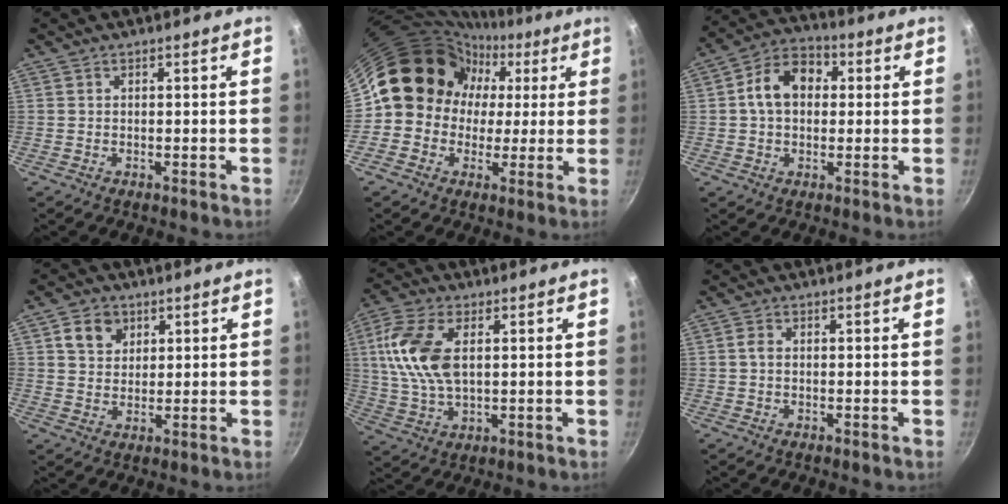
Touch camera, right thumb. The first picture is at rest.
{"total": 15.0, "force": [1.5, 13.7, 6.0], "torque": [-0.044, 0.031, 0.009]}
{"total": 10.4, "force": [1.3, 7.7, 6.9], "torque": [-0.086, 0.027, 0.004]}
{"total": 5.9, "force": [2.5, 4.8, 2.5], "torque": [-0.019, -0.001, 0.043]}
{"total": 12.8, "force": [2.6, 7.0, 10.5], "torque": [-0.209, 0.002, 0.046]}
{"total": 1.4, "force": [0.1, 1.0, 1.0], "torque": [-0.020, 0.003, -0.001]}